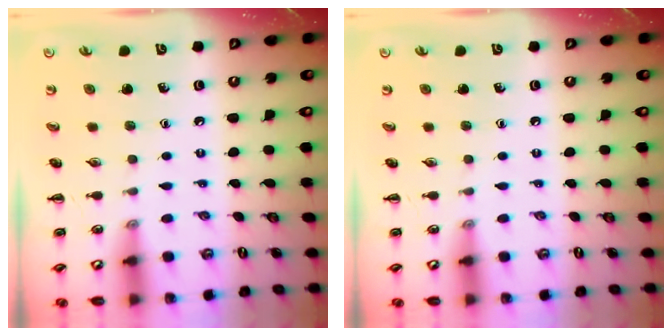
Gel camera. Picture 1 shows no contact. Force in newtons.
{"total": 0.0}